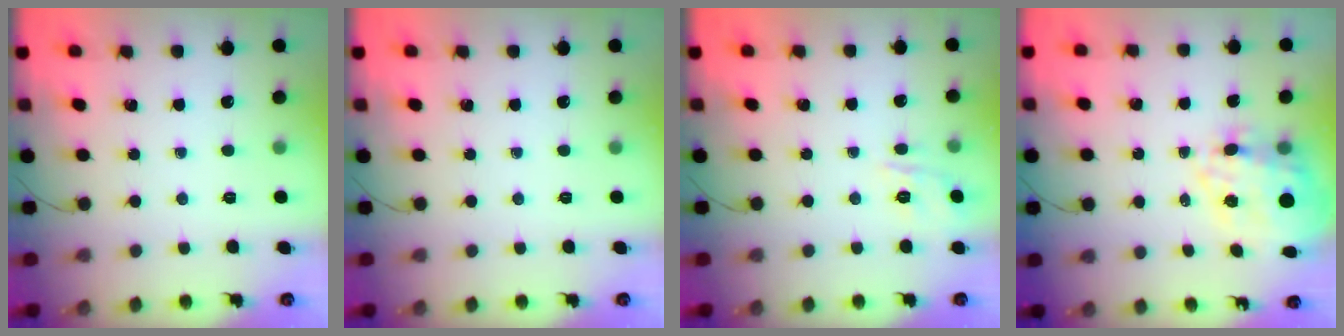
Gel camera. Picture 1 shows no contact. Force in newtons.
{"total": 0.0}
{"total": 6.4, "press": 6.3, "slide": 1.3}
{"total": 16.2, "press": 15.7, "slide": 4.0}